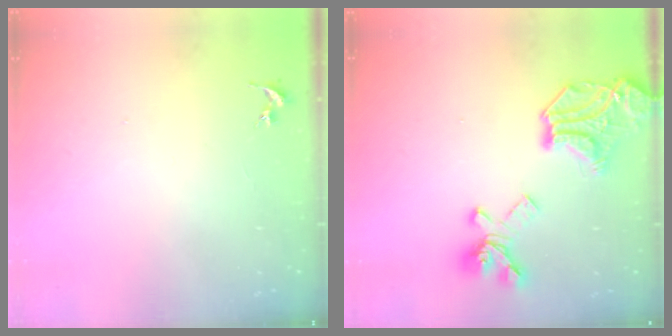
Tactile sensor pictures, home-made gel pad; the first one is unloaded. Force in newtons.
{"total": 21.3, "press": 21.2, "slide": 1.6}